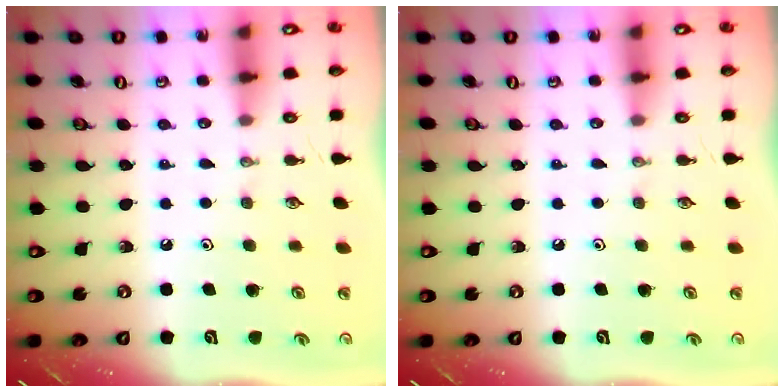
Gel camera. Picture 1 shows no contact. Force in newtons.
{"total": 0.0}